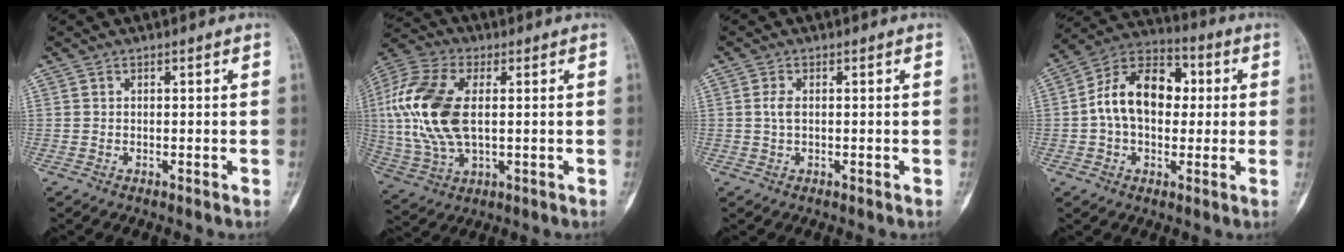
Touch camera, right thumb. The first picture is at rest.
{"total": 18.0, "force": [1.8, 9.8, 14.9], "torque": [-0.333, 0.003, 0.034]}
{"total": 1.9, "force": [0.2, 1.0, 1.7], "torque": [-0.036, 0.002, 0.003]}
{"total": 15.2, "force": [1.2, 10.1, 11.2], "torque": [-0.164, 0.032, 0.009]}